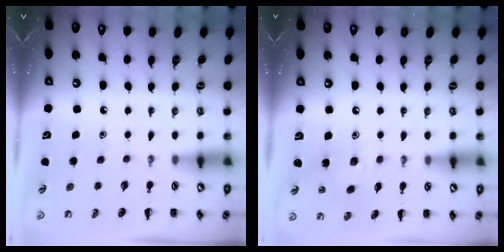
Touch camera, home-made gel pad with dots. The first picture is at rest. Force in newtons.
{"total": 6.5, "press": 6.4, "slide": 1.2}